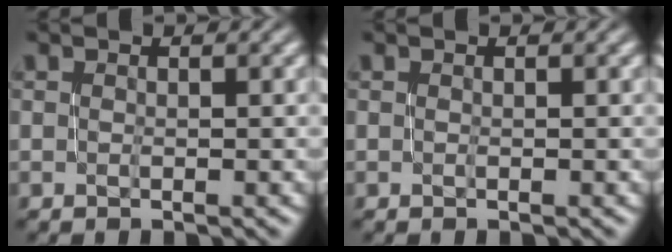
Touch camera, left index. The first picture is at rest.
{"total": 0.0}